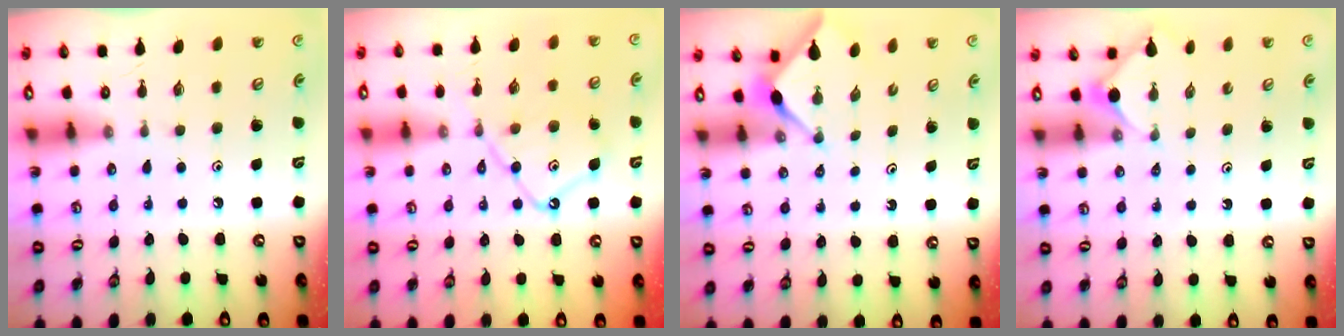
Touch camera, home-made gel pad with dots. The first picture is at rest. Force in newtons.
{"total": 12.9, "press": 12.8, "slide": 1.1}
{"total": 3.0, "press": 3.0, "slide": 0.3}
{"total": 2.3, "press": 2.2, "slide": 0.3}